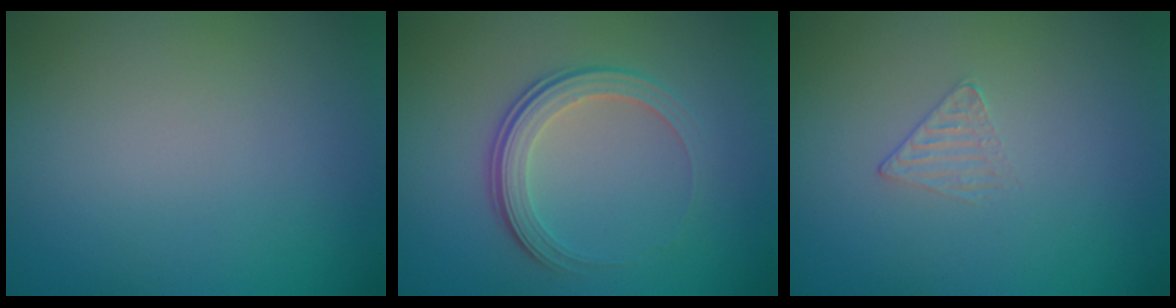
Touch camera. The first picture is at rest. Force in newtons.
{"total": 3.5, "press": 2.6, "slide": 2.4}
{"total": 1.0, "press": 0.3, "slide": 0.9}